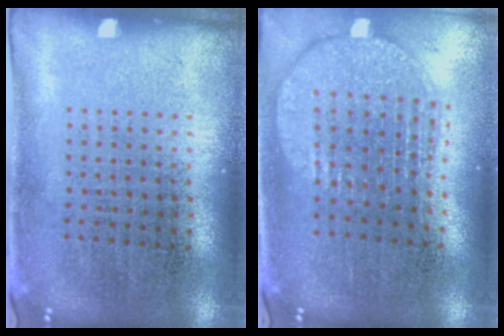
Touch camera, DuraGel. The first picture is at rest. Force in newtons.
{"total": 1.9, "press": 1.7, "slide": 1.0}